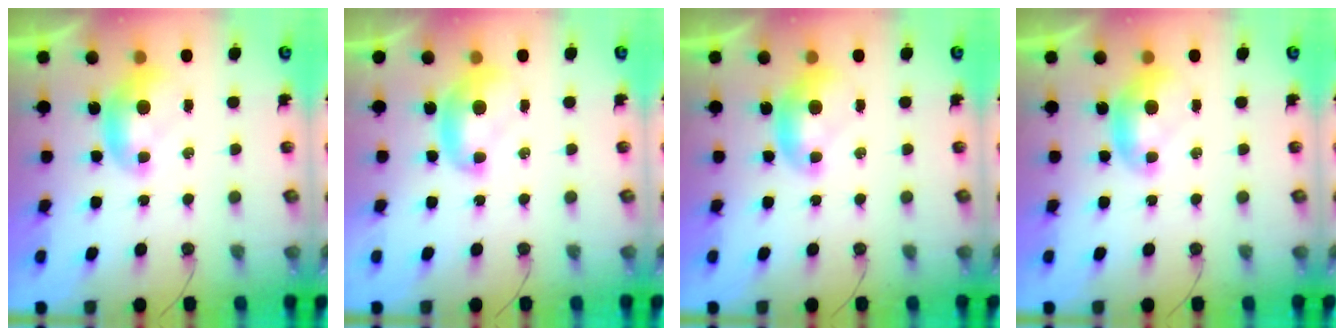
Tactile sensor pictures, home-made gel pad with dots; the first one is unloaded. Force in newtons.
{"total": 1.8, "press": 1.8, "slide": 0.3}
{"total": 0.0}
{"total": 0.0}